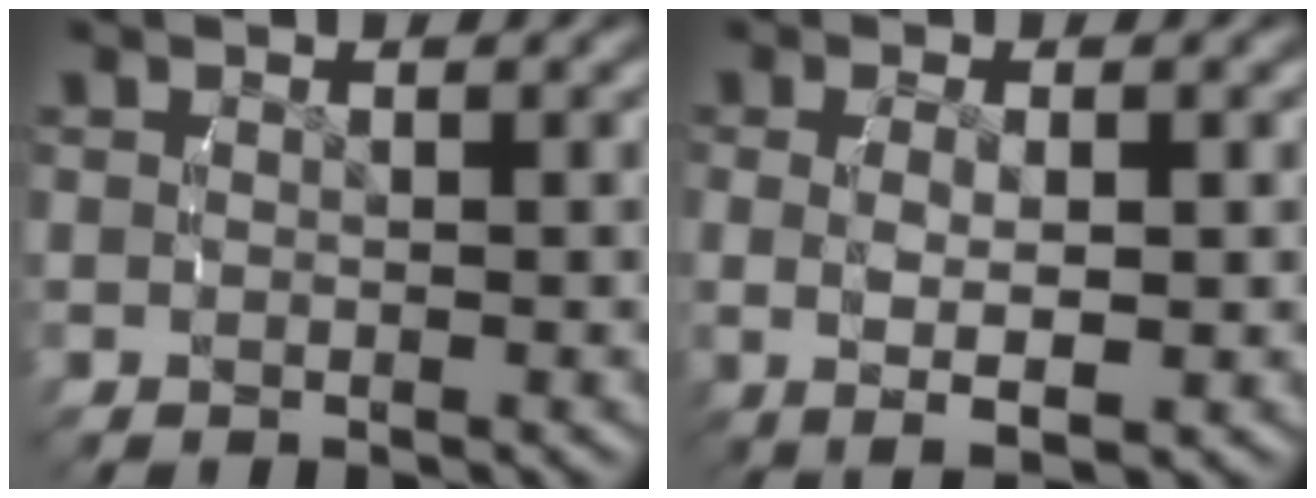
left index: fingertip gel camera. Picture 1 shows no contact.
{"total": 4.7, "force": [-0.1, 1.9, 4.3], "torque": [-0.081, -0.007, 0.007]}